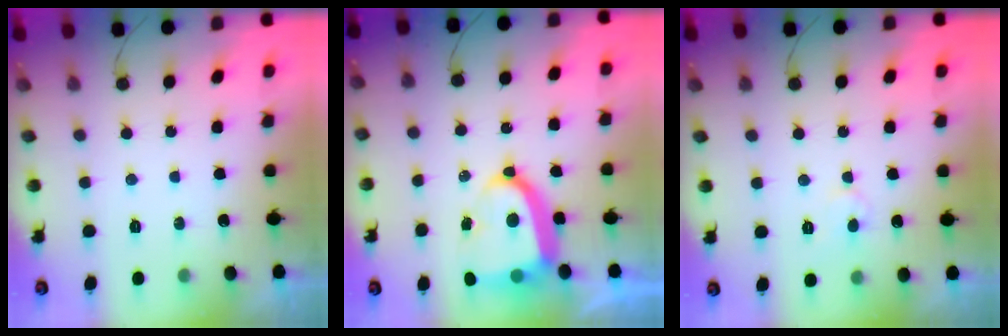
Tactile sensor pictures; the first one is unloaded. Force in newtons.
{"total": 15.4, "press": 15.3, "slide": 2.0}
{"total": 4.2, "press": 4.2, "slide": 0.4}